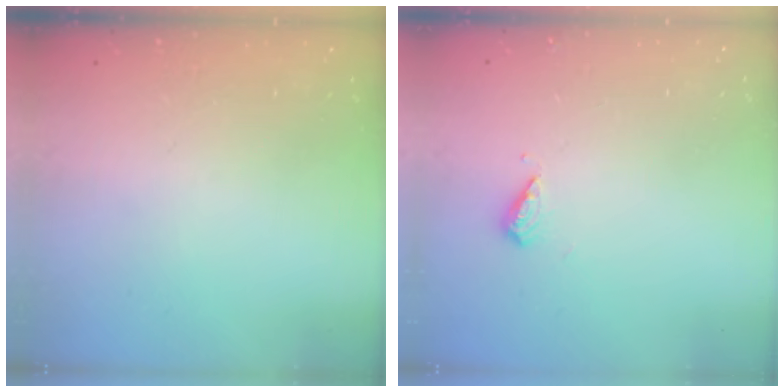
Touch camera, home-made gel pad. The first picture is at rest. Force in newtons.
{"total": 5.8, "press": 5.6, "slide": 1.3}